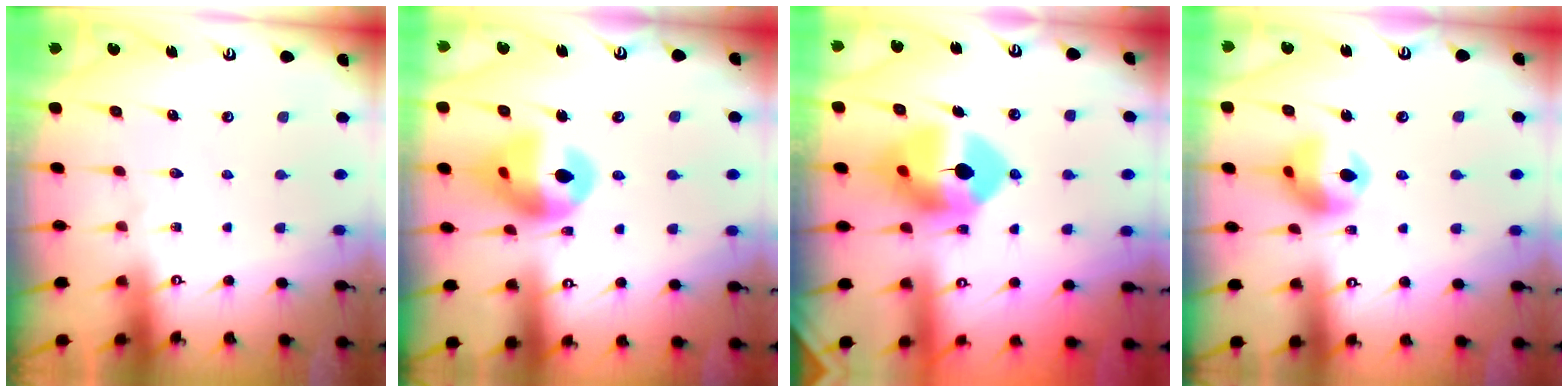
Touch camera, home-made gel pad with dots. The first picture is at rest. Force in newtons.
{"total": 15.0, "press": 14.9, "slide": 1.9}
{"total": 12.9, "press": 12.8, "slide": 1.6}
{"total": 12.0, "press": 12.0, "slide": 1.2}